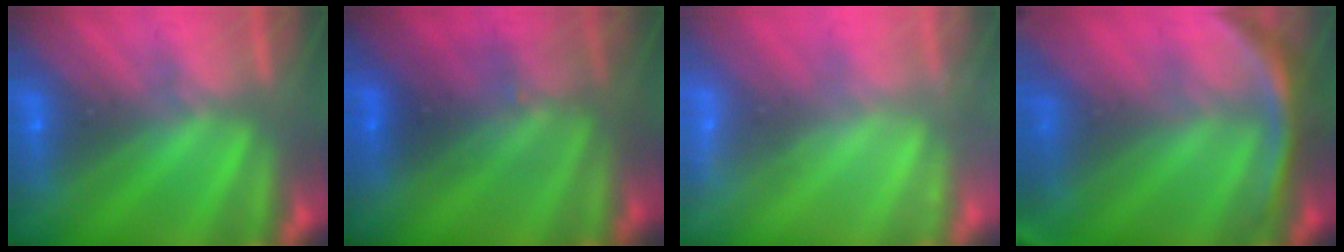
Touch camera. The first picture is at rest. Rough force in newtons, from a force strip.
{"total": 2.8}
{"total": 2.2}
{"total": 10.0}